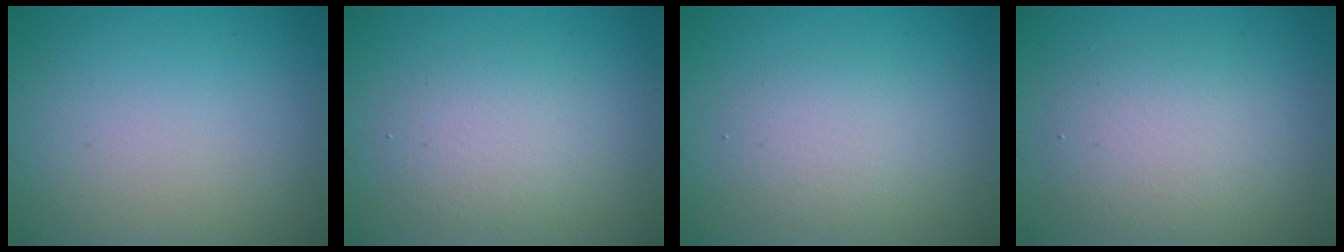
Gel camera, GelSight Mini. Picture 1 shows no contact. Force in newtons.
{"total": 2.9, "press": 2.9, "slide": 0.4}
{"total": 2.4, "press": 2.4, "slide": 0.2}
{"total": 3.7, "press": 3.7, "slide": 0.2}